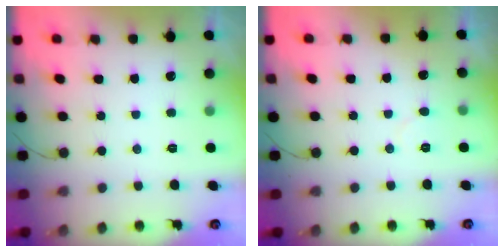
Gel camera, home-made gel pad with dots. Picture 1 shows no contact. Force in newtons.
{"total": 2.9, "press": 2.9, "slide": 0.2}